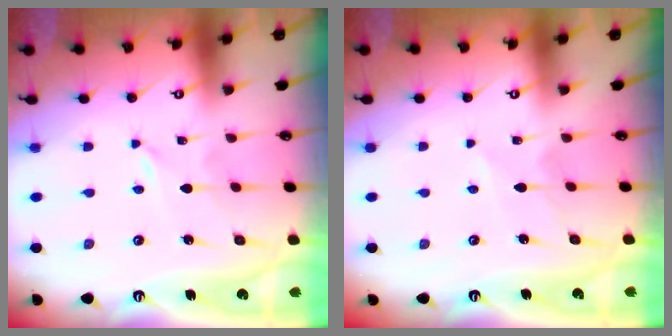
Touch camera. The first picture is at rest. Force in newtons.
{"total": 1.6, "press": 1.5, "slide": 0.3}